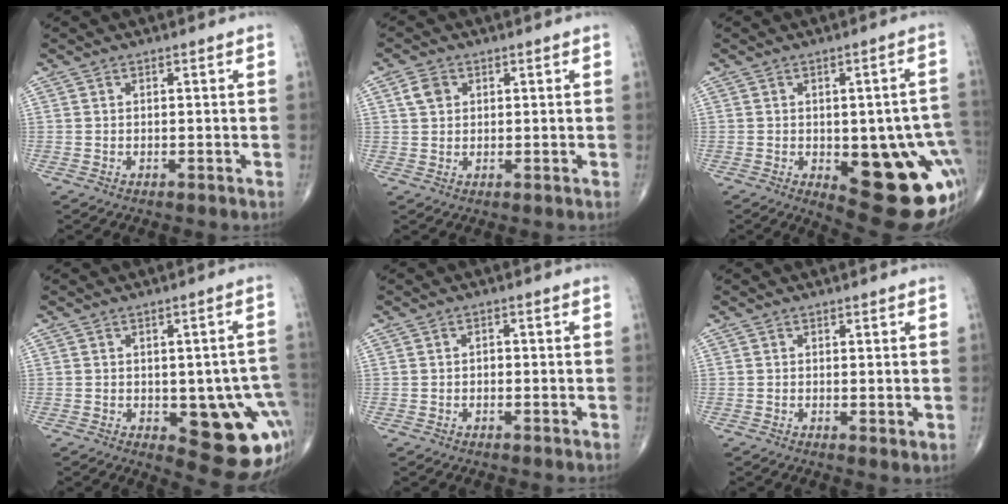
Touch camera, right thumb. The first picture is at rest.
{"total": 3.2, "force": [1.1, 2.5, 1.7], "torque": [-0.024, 0.002, 0.023]}
{"total": 21.1, "force": [-5.5, 8.4, 18.6], "torque": [-0.168, 0.010, -0.041]}
{"total": 15.5, "force": [-3.9, 6.7, 13.4], "torque": [-0.116, 0.009, -0.028]}
{"total": 1.1, "force": [-0.1, 0.8, 0.8], "torque": [-0.007, 0.004, -0.003]}
{"total": 1.3, "force": [0.1, 0.4, 1.2], "torque": [-0.018, -0.007, -0.001]}